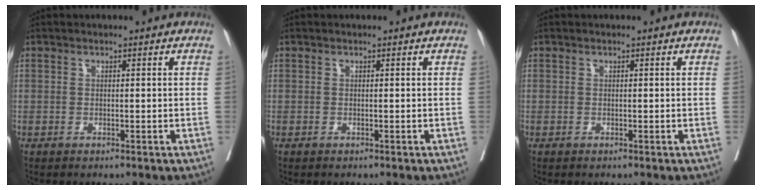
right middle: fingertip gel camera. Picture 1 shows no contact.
{"total": 0.0}
{"total": 0.0}